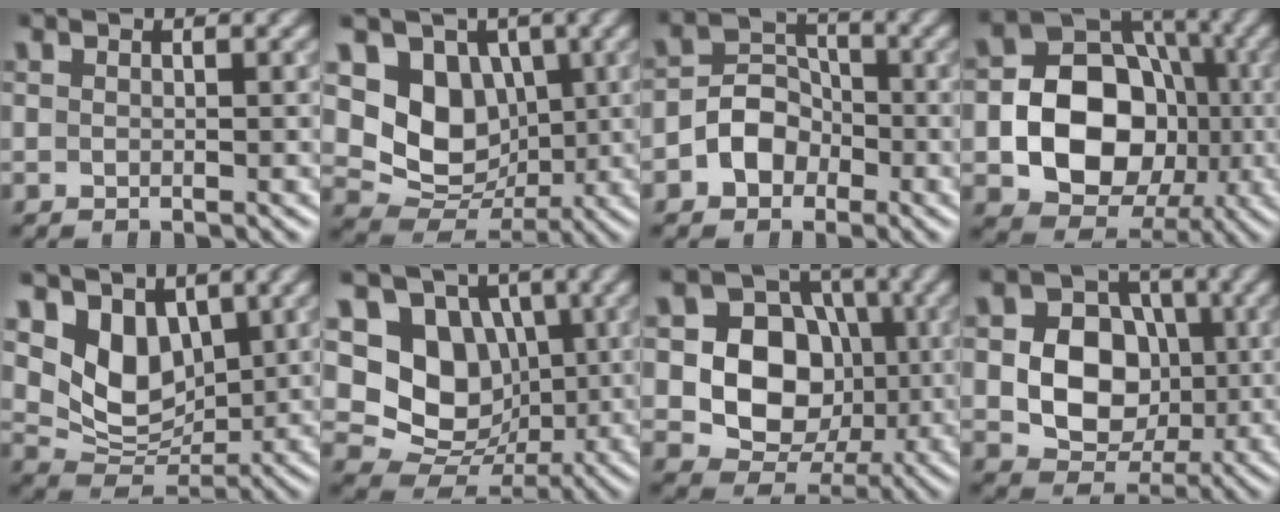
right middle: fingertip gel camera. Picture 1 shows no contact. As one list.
[{"total": 7.1, "force": [1.4, 5.8, 3.8], "torque": [-0.061, -0.016, 0.019]}, {"total": 3.7, "force": [-1.6, 2.9, 1.6], "torque": [-0.014, 0.009, -0.036]}, {"total": 12.4, "force": [-2.3, 9.6, 7.6], "torque": [-0.101, -0.003, -0.061]}, {"total": 5.6, "force": [2.3, 3.9, 3.3], "torque": [-0.066, -0.019, 0.044]}, {"total": 8.6, "force": [1.4, 7.1, 4.6], "torque": [-0.072, -0.010, 0.010]}, {"total": 9.0, "force": [-0.4, 7.5, 5.0], "torque": [-0.070, 0.003, -0.021]}, {"total": 8.2, "force": [-0.3, 6.7, 4.7], "torque": [-0.068, 0.006, -0.015]}]